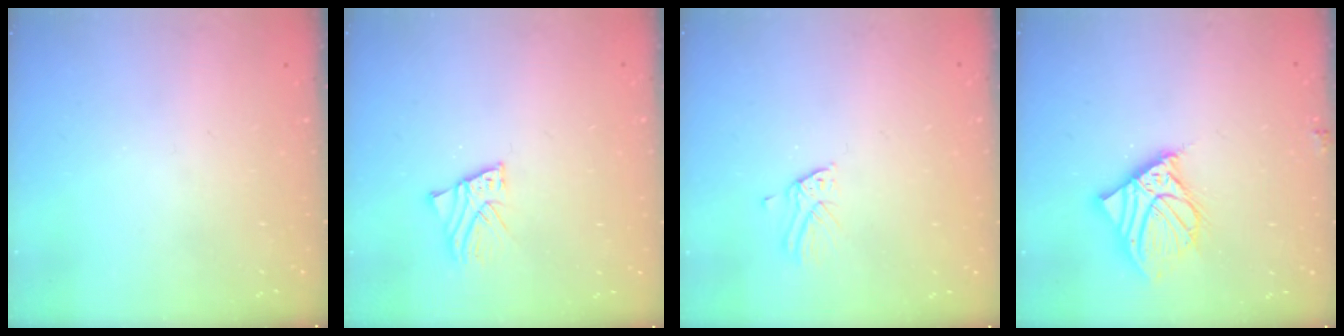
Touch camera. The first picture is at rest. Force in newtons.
{"total": 2.4, "press": 2.4, "slide": 0.2}
{"total": 2.1, "press": 2.1, "slide": 0.1}
{"total": 12.2, "press": 12.0, "slide": 2.1}